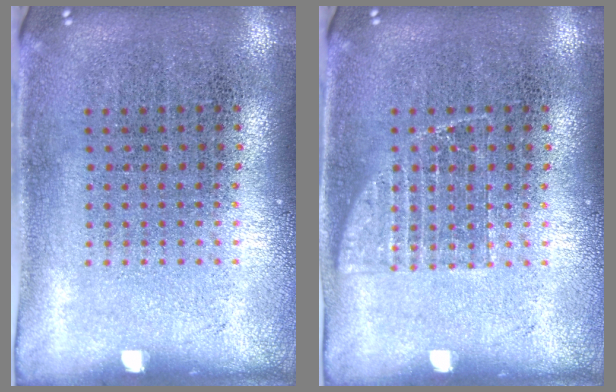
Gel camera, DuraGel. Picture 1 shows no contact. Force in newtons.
{"total": 1.5, "press": 1.5, "slide": 0.3}